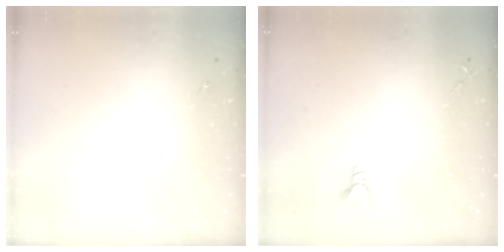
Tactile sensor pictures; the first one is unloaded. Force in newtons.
{"total": 3.5, "press": 3.4, "slide": 0.3}